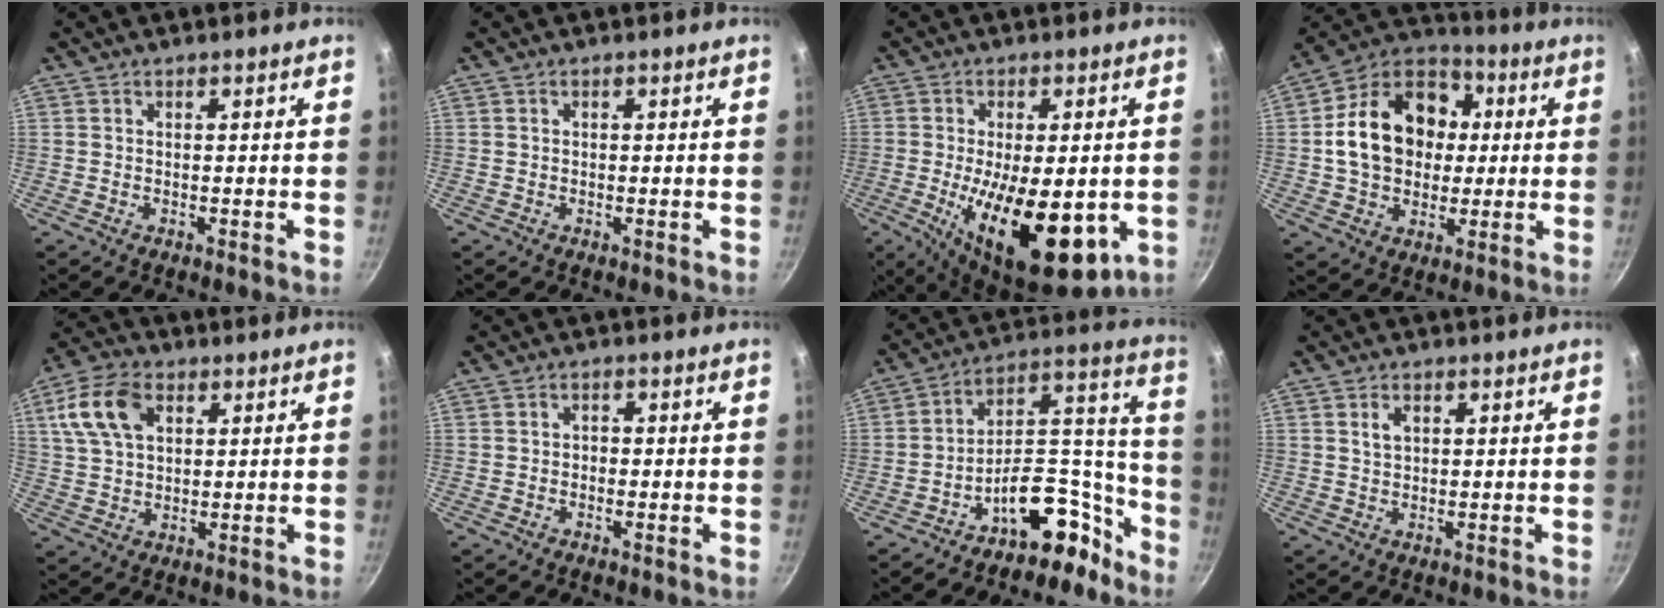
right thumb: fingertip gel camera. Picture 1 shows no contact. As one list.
[{"total": 0.0}, {"total": 19.0, "force": [-4.2, 8.2, 16.6], "torque": [-0.252, -0.011, -0.054]}, {"total": 18.7, "force": [1.7, 14.5, 11.6], "torque": [-0.169, 0.031, 0.020]}, {"total": 11.3, "force": [4.0, 7.3, 7.7], "torque": [-0.139, 0.008, 0.069]}, {"total": 1.5, "force": [-0.5, 1.2, 0.7], "torque": [-0.010, 0.006, -0.010]}, {"total": 15.2, "force": [-10.6, 7.9, 7.4], "torque": [-0.032, 0.147, -0.166]}, {"total": 2.7, "force": [1.0, 1.7, 1.8], "torque": [-0.024, 0.001, 0.019]}]